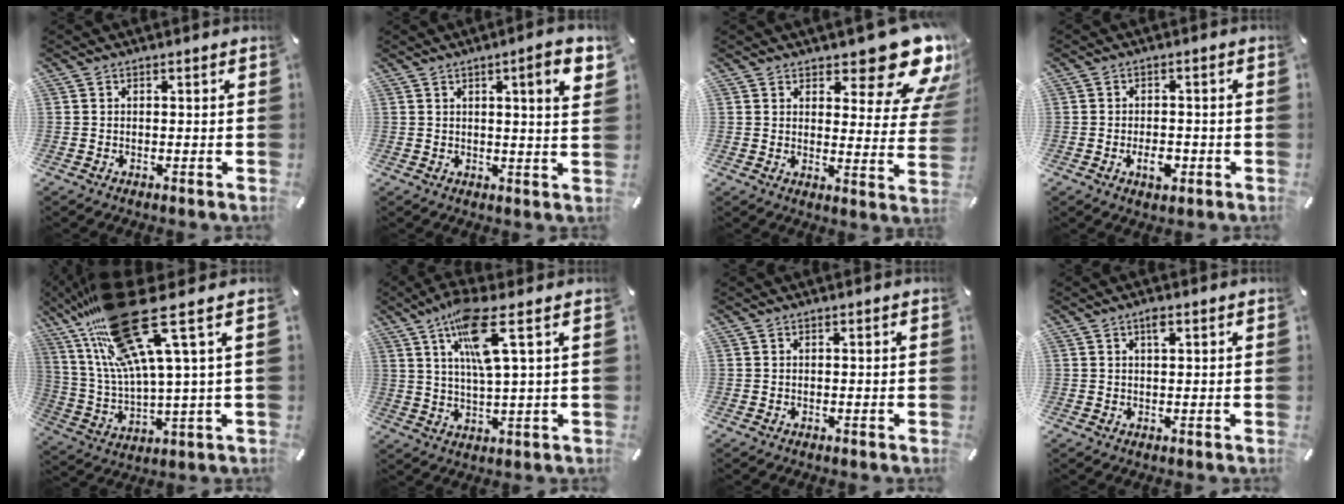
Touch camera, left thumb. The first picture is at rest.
{"total": 7.4, "force": [3.1, 0.7, 6.7], "torque": [-0.100, -0.010, 0.043]}
{"total": 15.0, "force": [10.5, 6.0, 8.8], "torque": [-0.094, -0.091, 0.175]}
{"total": 4.8, "force": [-1.7, 2.7, 3.5], "torque": [-0.063, 0.008, -0.028]}
{"total": 23.9, "force": [11.2, 7.6, 19.8], "torque": [-0.405, -0.049, 0.187]}
{"total": 11.7, "force": [5.1, 1.7, 10.4], "torque": [-0.198, -0.003, 0.083]}
{"total": 0.0}
{"total": 2.1, "force": [0.9, 0.7, 1.8], "torque": [-0.038, 0.005, 0.014]}